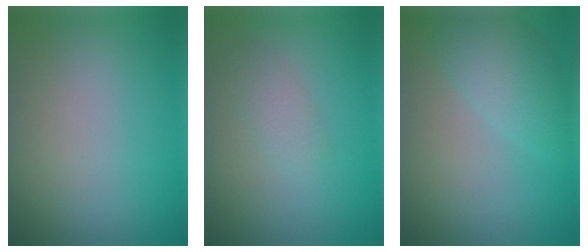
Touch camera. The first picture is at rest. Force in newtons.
{"total": 1.7, "press": 1.6, "slide": 0.1}
{"total": 4.4, "press": 4.4, "slide": 0.3}